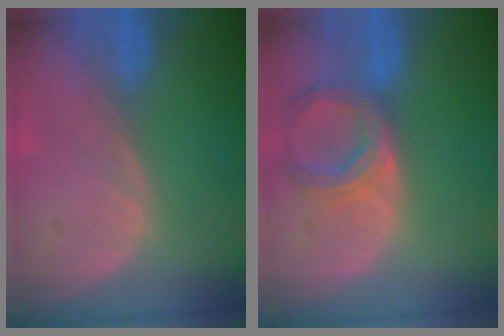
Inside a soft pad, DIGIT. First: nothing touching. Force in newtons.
{"total": 6.8, "press": 6.2, "slide": 2.6}